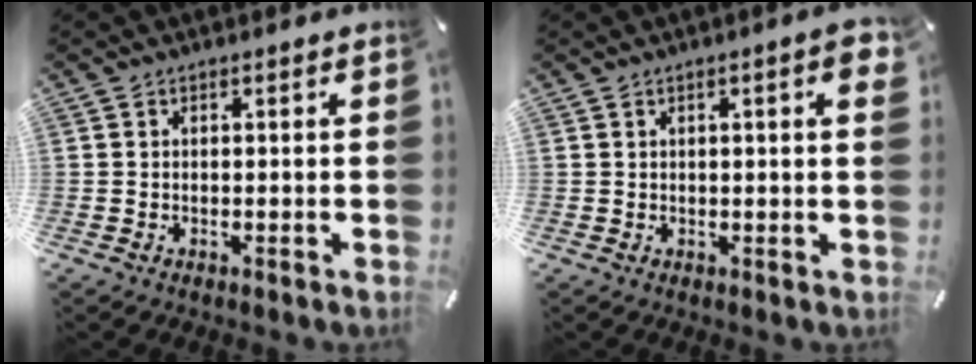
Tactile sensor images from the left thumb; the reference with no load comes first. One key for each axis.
{"total": 4.2, "fx": 1.0, "fy": 0.8, "fz": 4.0, "tx": -0.065, "ty": 0.001, "tz": 0.015}